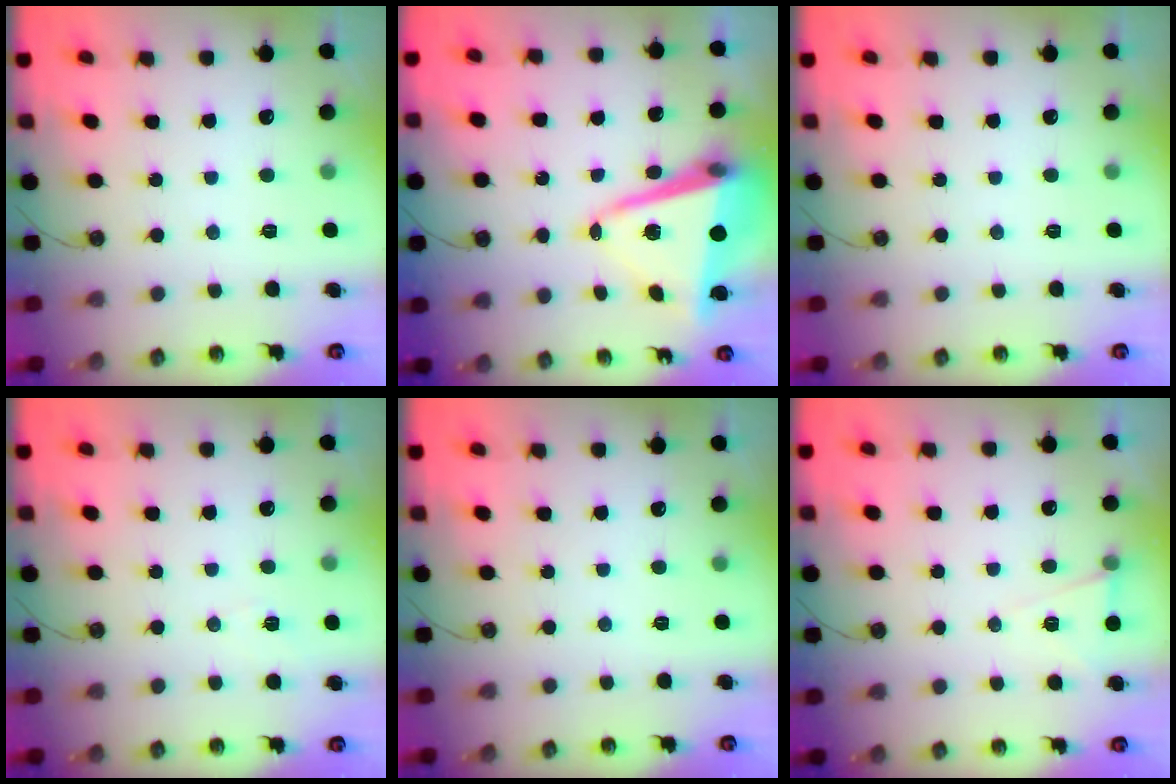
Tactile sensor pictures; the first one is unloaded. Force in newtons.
{"total": 13.0, "press": 12.9, "slide": 1.5}
{"total": 0.0}
{"total": 2.7, "press": 2.3, "slide": 1.4}
{"total": 0.0}
{"total": 6.3, "press": 4.4, "slide": 4.6}